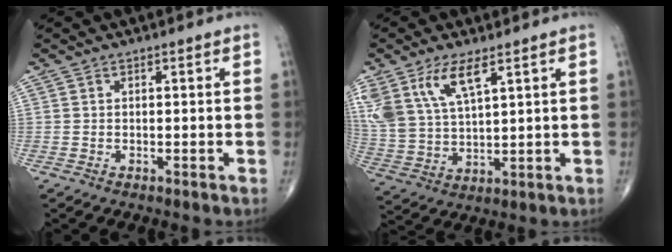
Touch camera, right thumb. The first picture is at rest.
{"total": 12.1, "force": [6.7, 5.0, 8.8], "torque": [-0.184, -0.017, 0.142]}